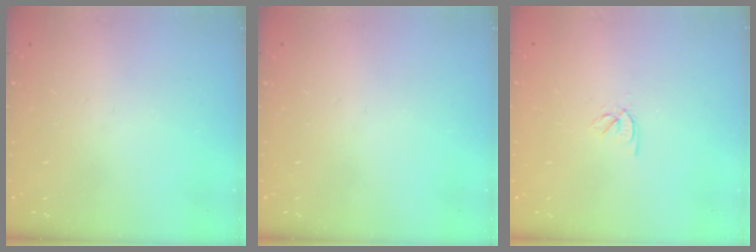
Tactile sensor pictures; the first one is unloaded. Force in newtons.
{"total": 0.0}
{"total": 2.4, "press": 2.3, "slide": 0.7}